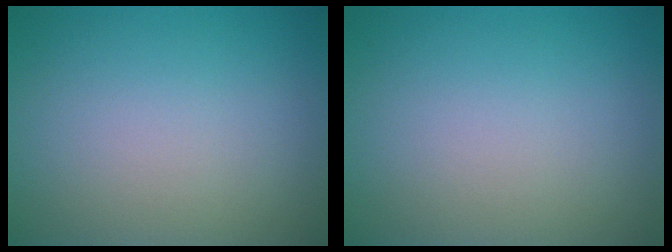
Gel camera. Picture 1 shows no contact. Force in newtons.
{"total": 0.0}